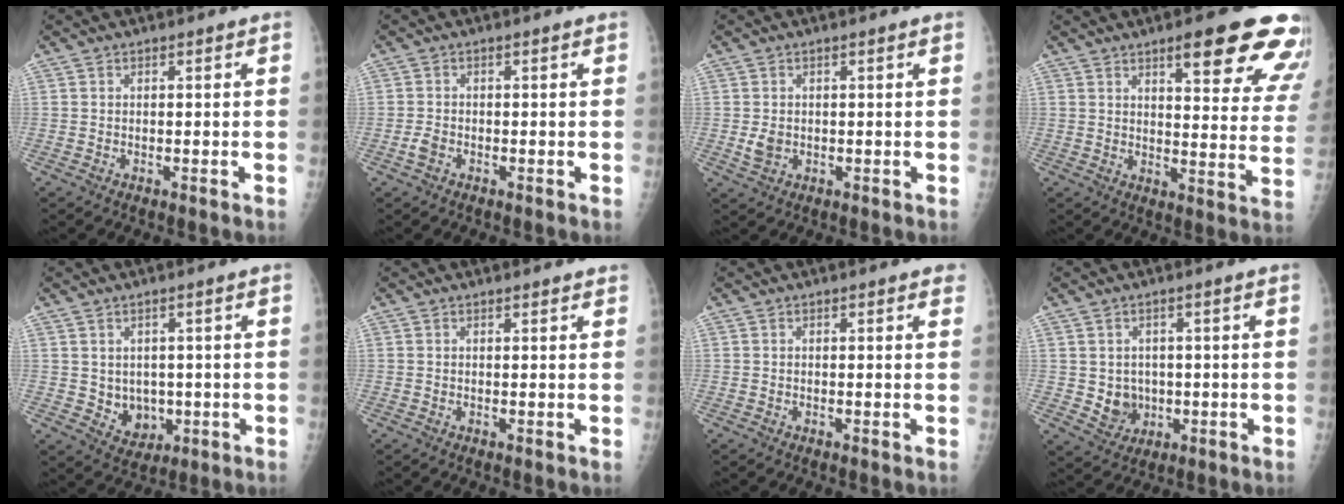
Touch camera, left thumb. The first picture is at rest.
{"total": 1.7, "force": [-0.7, 1.1, 1.2], "torque": [-0.027, 0.005, -0.014]}
{"total": 2.5, "force": [0.0, 1.8, 1.7], "torque": [-0.029, -0.002, 0.007]}
{"total": 19.4, "force": [12.2, 4.9, 14.3], "torque": [-0.146, -0.052, 0.147]}
{"total": 5.2, "force": [-0.1, 4.4, 2.8], "torque": [-0.018, -0.005, 0.016]}
{"total": 1.1, "force": [1.1, 0.2, 0.3], "torque": [-0.002, -0.002, 0.014]}
{"total": 1.3, "force": [0.9, 0.4, 0.9], "torque": [-0.008, 0.001, 0.007]}
{"total": 4.9, "force": [-0.1, 4.3, 2.2], "torque": [-0.013, 0.000, 0.010]}